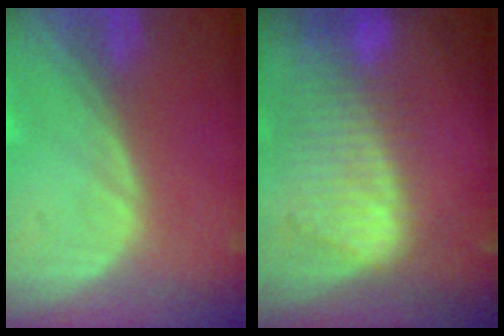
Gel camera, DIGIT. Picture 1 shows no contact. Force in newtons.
{"total": 9.1, "press": 8.1, "slide": 4.3}